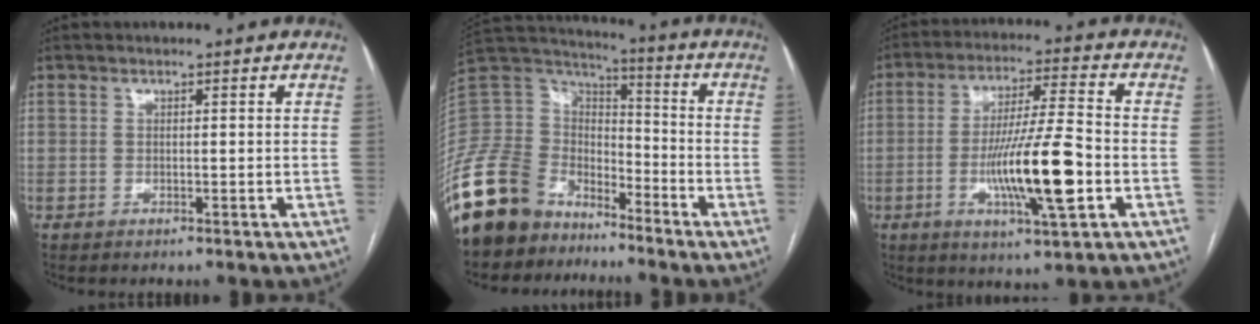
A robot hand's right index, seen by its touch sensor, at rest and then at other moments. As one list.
[{"total": 16.8, "force": [-12.3, 10.1, 5.3], "torque": [-0.125, 0.052, -0.232]}, {"total": 14.1, "force": [-3.6, 0.8, 13.6], "torque": [-0.247, -0.010, -0.062]}]